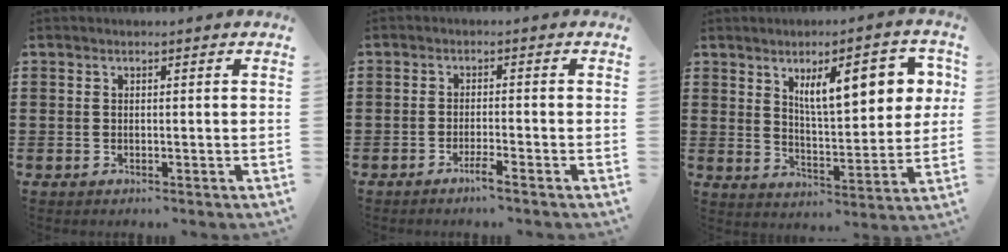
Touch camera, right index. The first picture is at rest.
{"total": 2.2, "force": [-1.6, -0.1, 1.5], "torque": [-0.027, -0.001, -0.029]}
{"total": 10.4, "force": [4.4, 3.7, 8.7], "torque": [-0.141, -0.002, 0.069]}